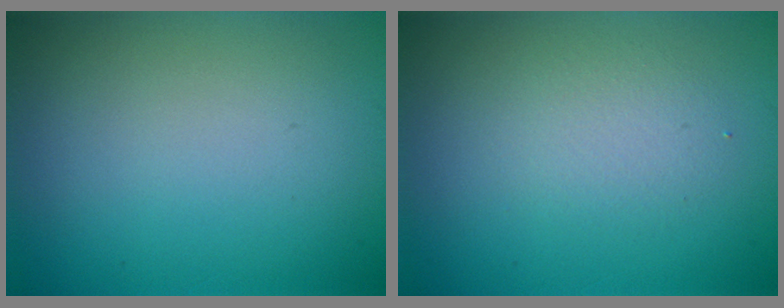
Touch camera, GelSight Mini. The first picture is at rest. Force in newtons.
{"total": 2.0, "press": 2.0, "slide": 0.1}